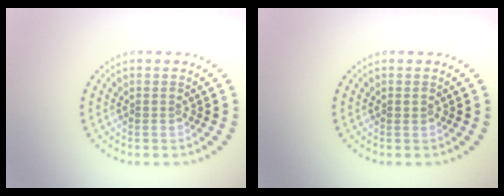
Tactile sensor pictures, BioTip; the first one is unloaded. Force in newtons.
{"total": 0.5, "press": 0.5, "slide": 0.1}